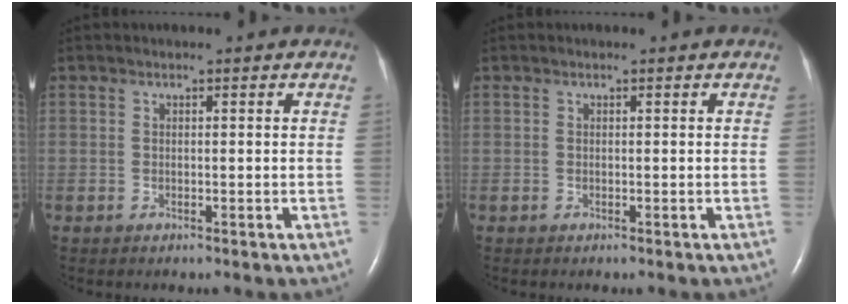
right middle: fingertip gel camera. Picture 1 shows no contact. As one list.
[{"total": 0.0}]